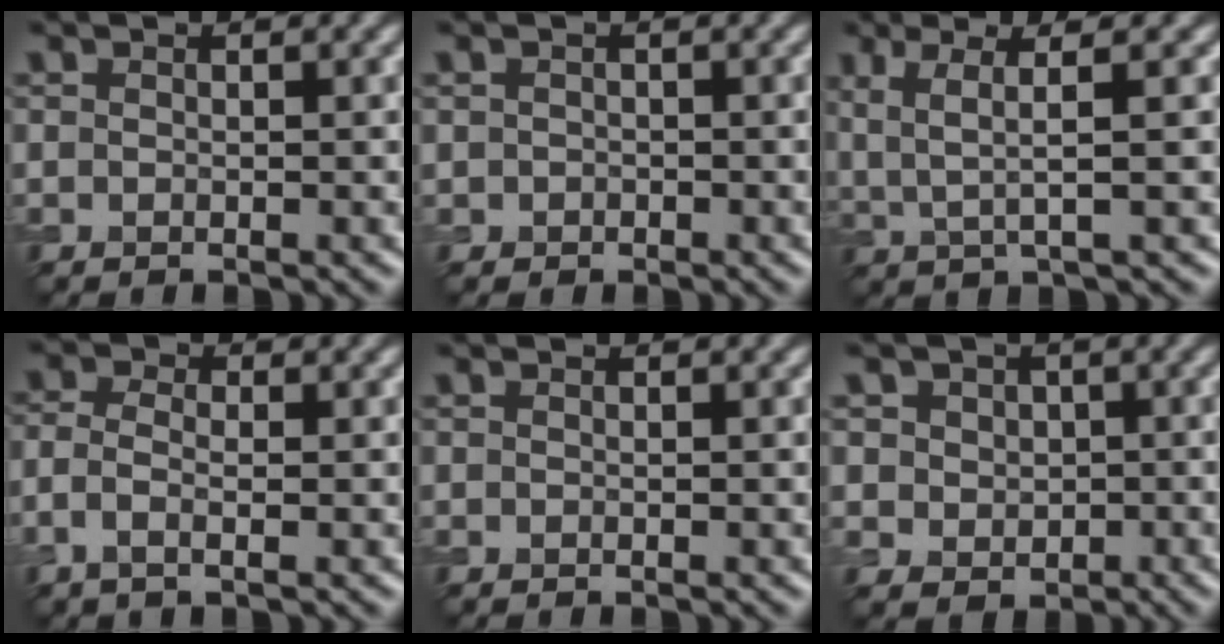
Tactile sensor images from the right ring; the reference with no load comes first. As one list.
[{"total": 0.8, "force": [-0.1, 0.8, 0.0], "torque": [0.008, -0.003, -0.005]}, {"total": 3.6, "force": [1.3, 0.6, 3.3], "torque": [-0.074, 0.001, 0.027]}, {"total": 2.3, "force": [-0.7, 1.1, 1.8], "torque": [-0.049, -0.002, -0.017]}, {"total": 0.0}, {"total": 4.1, "force": [0.9, 3.7, 1.6], "torque": [-0.024, 0.010, 0.005]}]